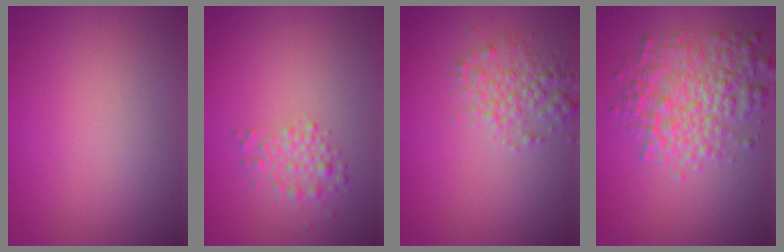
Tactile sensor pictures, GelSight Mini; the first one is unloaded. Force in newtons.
{"total": 2.2, "press": 2.2, "slide": 0.1}
{"total": 2.7, "press": 2.7, "slide": 0.0}
{"total": 5.7, "press": 5.7, "slide": 0.1}